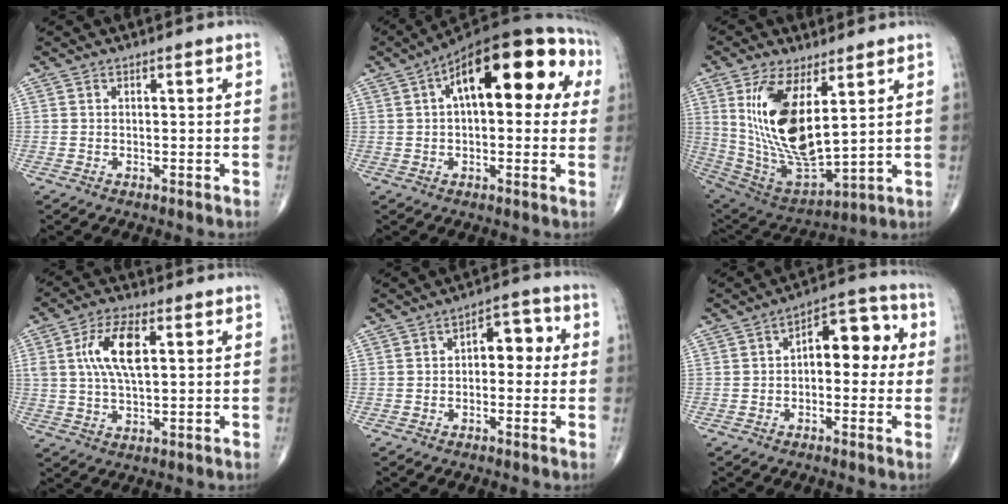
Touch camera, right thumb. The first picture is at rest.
{"total": 21.6, "force": [6.0, 9.6, 18.5], "torque": [-0.248, 0.046, 0.079]}
{"total": 19.0, "force": [5.4, 8.1, 16.4], "torque": [-0.308, -0.032, 0.122]}
{"total": 9.7, "force": [2.4, 4.2, 8.4], "torque": [-0.164, 0.001, 0.044]}
{"total": 6.5, "force": [0.4, 4.0, 5.1], "torque": [-0.032, 0.026, -0.005]}
{"total": 10.0, "force": [0.6, 5.7, 8.2], "torque": [-0.073, 0.034, -0.003]}